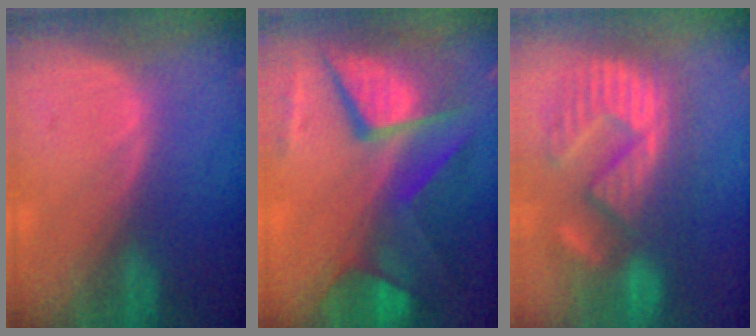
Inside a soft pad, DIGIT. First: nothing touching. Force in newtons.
{"total": 11.9, "press": 11.8, "slide": 1.1}
{"total": 11.4, "press": 11.0, "slide": 3.3}